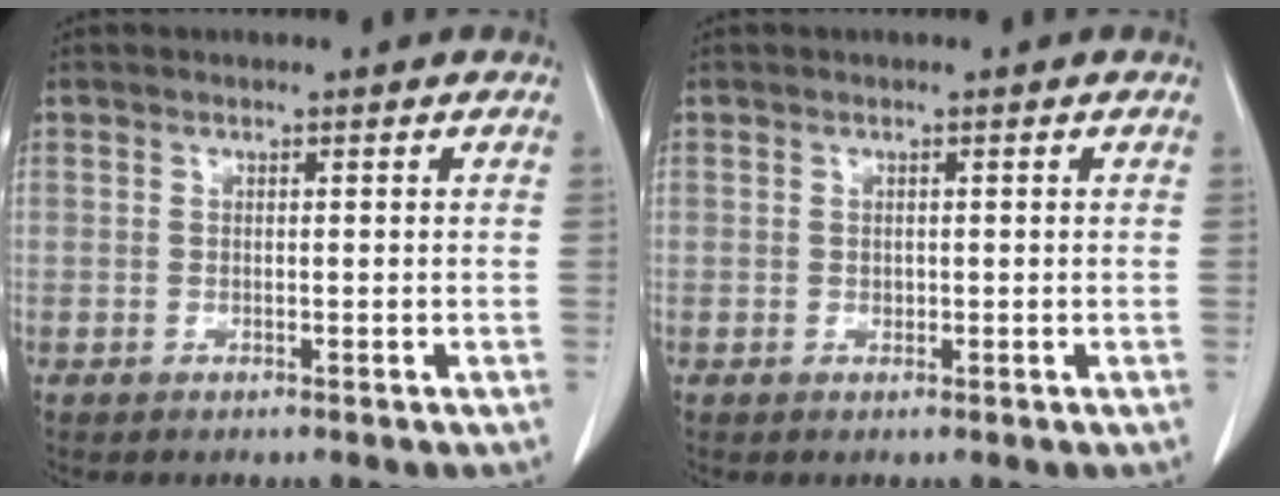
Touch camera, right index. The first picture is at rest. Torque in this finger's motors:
{"motor_torque": [0.10, -0.06, 0.09, 0.01]}